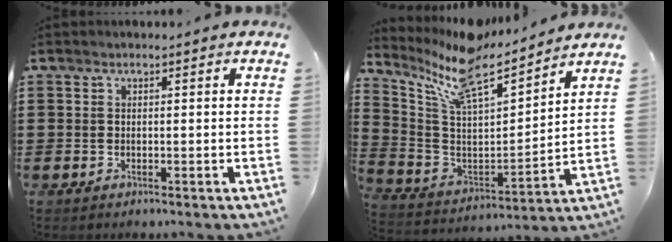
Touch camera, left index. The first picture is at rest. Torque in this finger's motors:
{"motor_torque": [2.14, 0.00, 0.41, 0.10]}